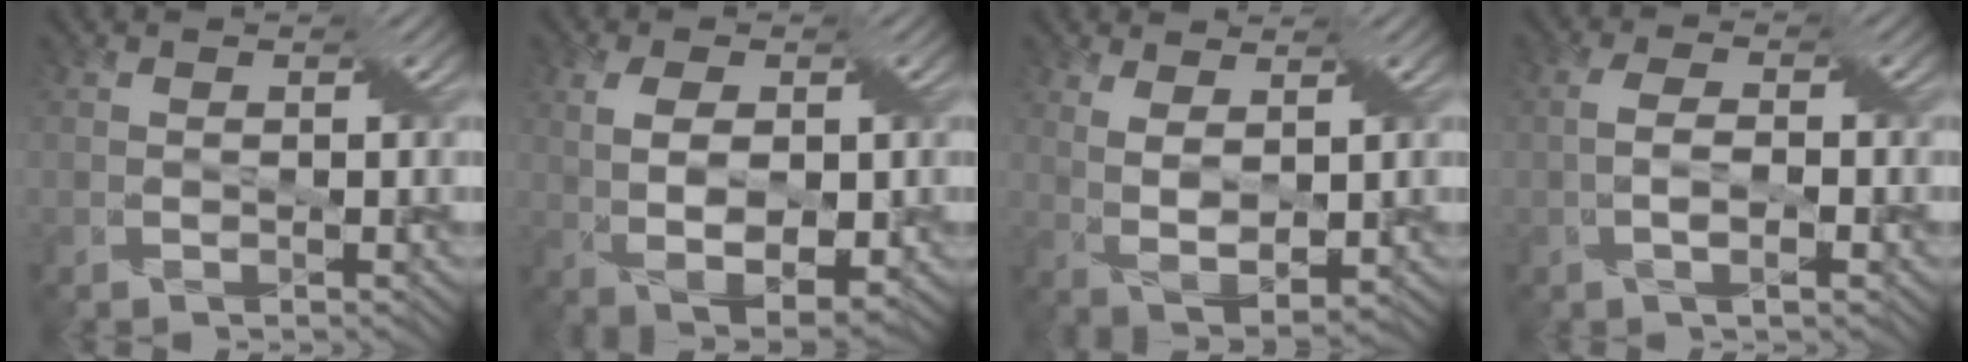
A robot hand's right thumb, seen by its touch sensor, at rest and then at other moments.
{"total": 6.9, "force": [0.4, 3.7, 5.8], "torque": [-0.112, -0.005, 0.012]}
{"total": 3.8, "force": [2.1, 1.2, 3.0], "torque": [-0.074, -0.005, 0.038]}
{"total": 2.4, "force": [-0.4, 0.5, 2.3], "torque": [-0.056, 0.002, -0.013]}